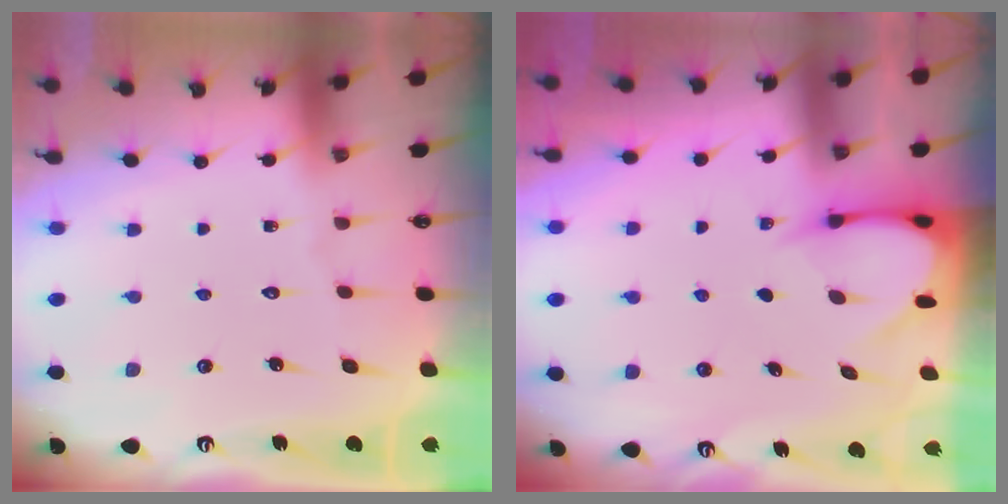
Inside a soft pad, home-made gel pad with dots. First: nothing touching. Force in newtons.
{"total": 3.8, "press": 3.8, "slide": 0.4}